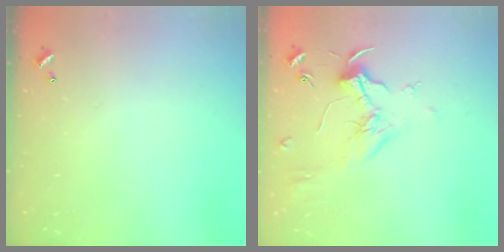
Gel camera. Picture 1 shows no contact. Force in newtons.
{"total": 1.9, "press": 1.7, "slide": 0.7}